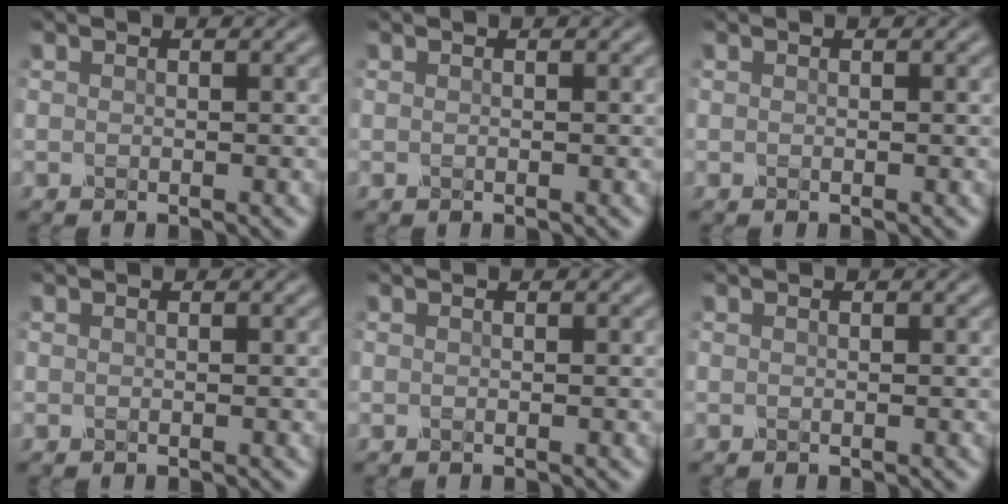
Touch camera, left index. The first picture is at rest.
{"total": 0.0}
{"total": 0.0}
{"total": 0.0}
{"total": 0.0}
{"total": 0.0}